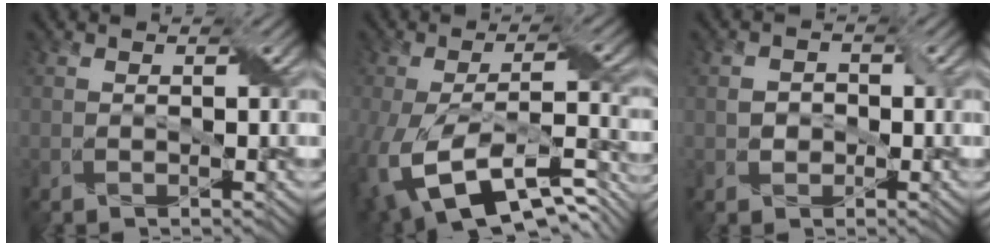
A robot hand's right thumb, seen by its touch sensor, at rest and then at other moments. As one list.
[{"total": 15.7, "force": [-7.1, 6.5, 12.4], "torque": [-0.261, -0.041, -0.097]}, {"total": 1.9, "force": [-0.3, 1.8, 0.5], "torque": [-0.010, -0.005, -0.005]}]